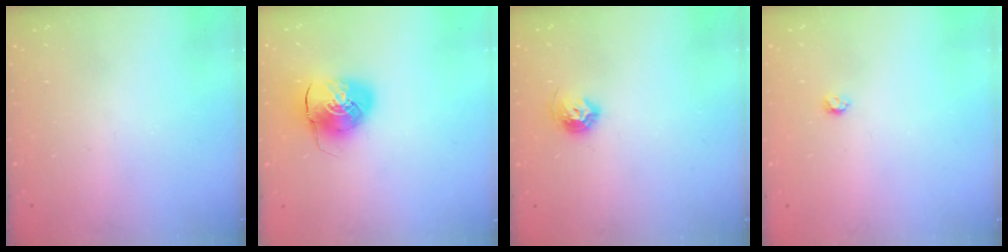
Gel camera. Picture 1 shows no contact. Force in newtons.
{"total": 9.6, "press": 9.4, "slide": 1.7}
{"total": 8.4, "press": 8.3, "slide": 0.9}
{"total": 3.2, "press": 3.2, "slide": 0.5}